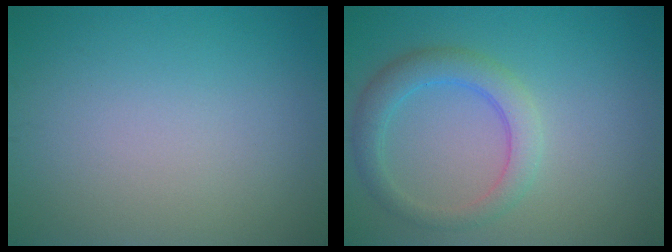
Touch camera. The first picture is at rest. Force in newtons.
{"total": 3.6, "press": 3.6, "slide": 0.1}